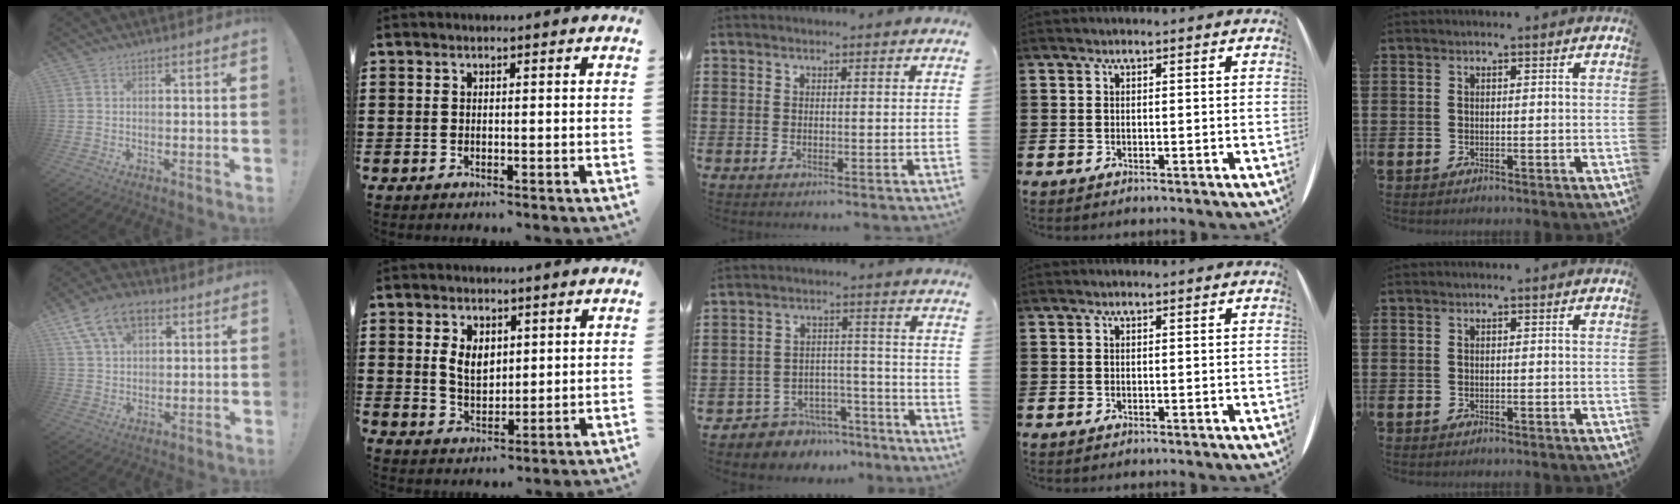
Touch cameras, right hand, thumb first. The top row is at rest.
{"thumb": {"total": 13.2, "force": [6.3, 8.2, 8.1], "torque": [-0.144, -0.020, 0.122]}, "index": {"total": 4.8, "force": [1.4, 3.2, 3.3], "torque": [-0.067, 0.008, 0.023]}, "middle": {"total": 5.6, "force": [-5.2, 2.0, 0.0], "torque": [-0.003, 0.023, -0.107]}}